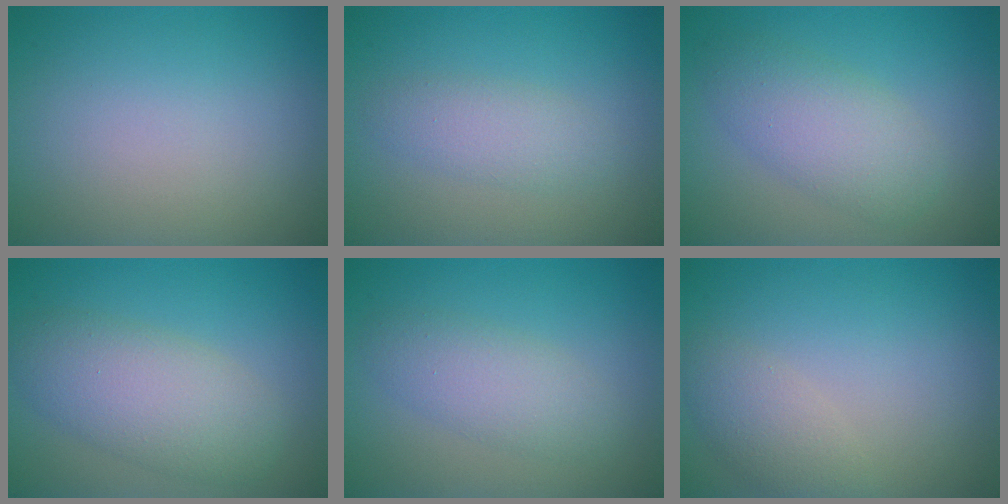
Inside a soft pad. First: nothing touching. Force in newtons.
{"total": 2.4, "press": 2.4, "slide": 0.1}
{"total": 4.4, "press": 4.4, "slide": 0.1}
{"total": 5.5, "press": 5.5, "slide": 0.2}
{"total": 3.2, "press": 3.2, "slide": 0.1}
{"total": 2.4, "press": 2.4, "slide": 0.2}